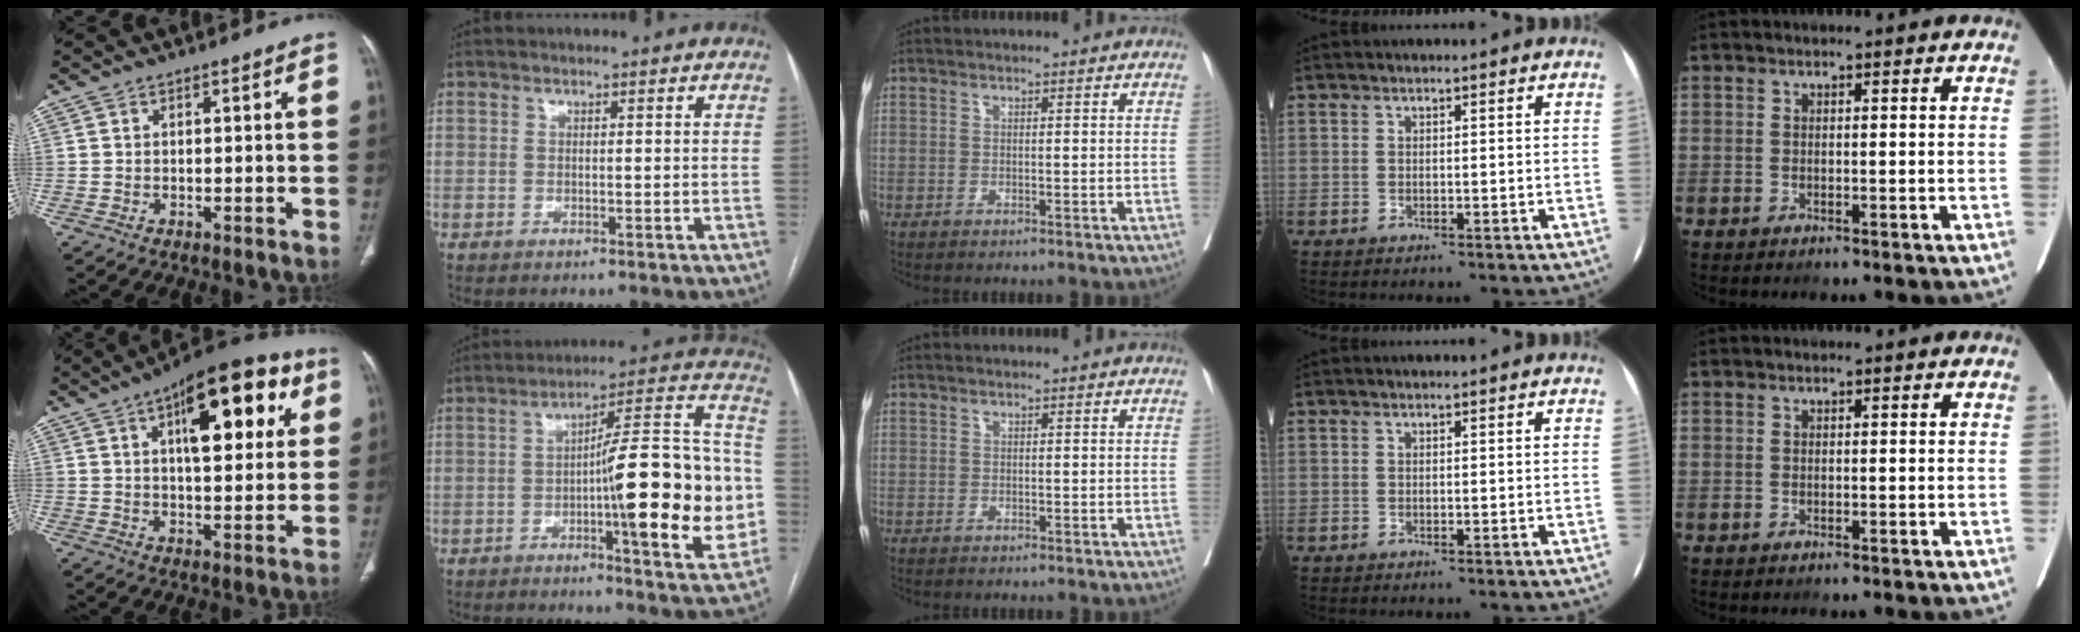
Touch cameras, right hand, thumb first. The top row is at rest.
{"thumb": {"total": 20.6, "force": [7.5, 8.9, 17.0], "torque": [-0.199, 0.002, 0.103]}, "index": {"total": 21.1, "force": [-3.4, 2.9, 20.6], "torque": [-0.249, 0.028, -0.044]}}